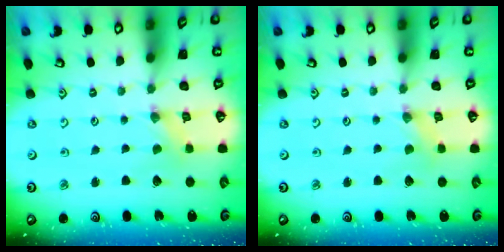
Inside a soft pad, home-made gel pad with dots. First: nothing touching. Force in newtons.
{"total": 1.4, "press": 1.3, "slide": 0.3}